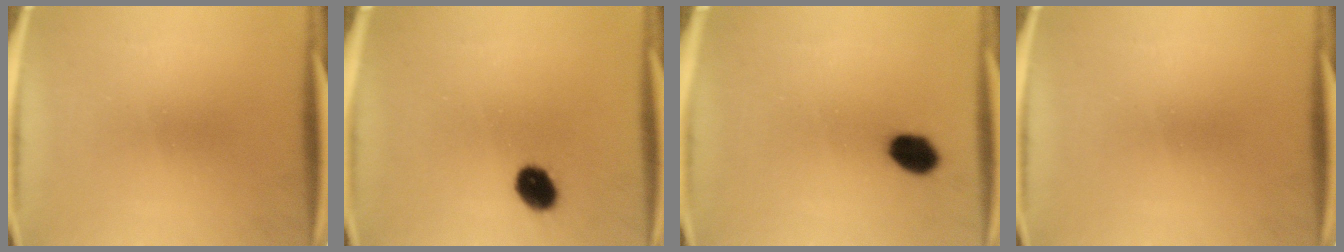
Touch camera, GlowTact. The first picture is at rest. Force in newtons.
{"total": 6.0}
{"total": 5.9}
{"total": 0.0}